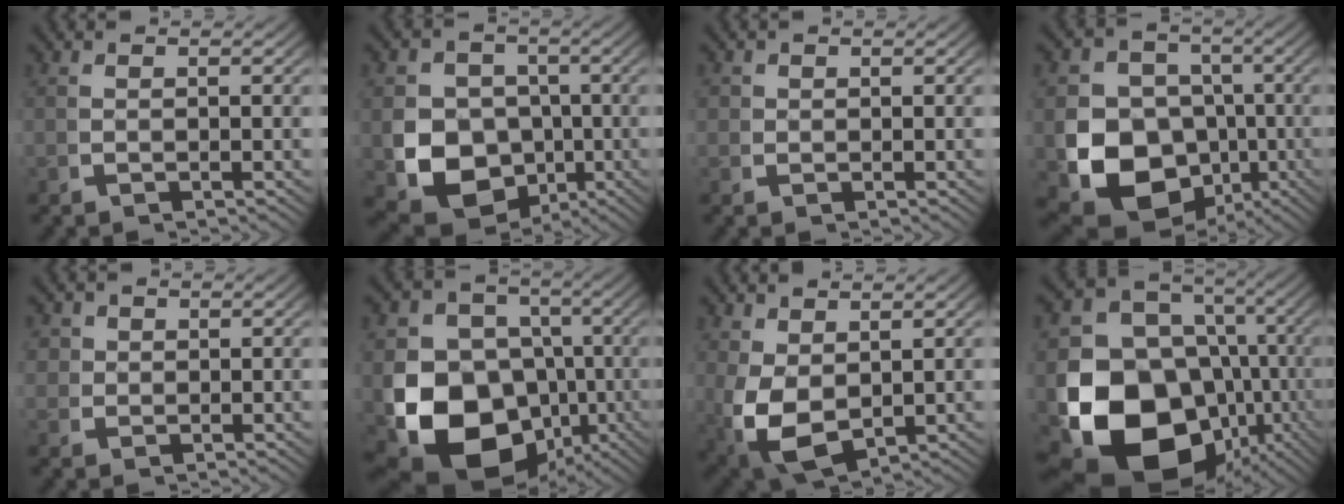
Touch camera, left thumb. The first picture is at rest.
{"total": 13.1, "force": [-2.9, 10.9, 6.6], "torque": [-0.156, -0.060, -0.031]}
{"total": 1.4, "force": [0.5, 1.2, 0.3], "torque": [-0.010, -0.010, 0.010]}
{"total": 15.4, "force": [-3.7, 12.5, 8.1], "torque": [-0.182, -0.076, -0.040]}
{"total": 2.8, "force": [1.1, 2.3, 1.0], "torque": [-0.026, -0.008, 0.023]}
{"total": 18.7, "force": [-4.8, 14.6, 10.6], "torque": [-0.226, -0.094, -0.050]}
{"total": 7.7, "force": [-1.1, 5.4, 5.3], "torque": [-0.141, -0.049, 0.015]}
{"total": 23.7, "force": [-6.2, 17.4, 14.8], "torque": [-0.293, -0.096, -0.068]}